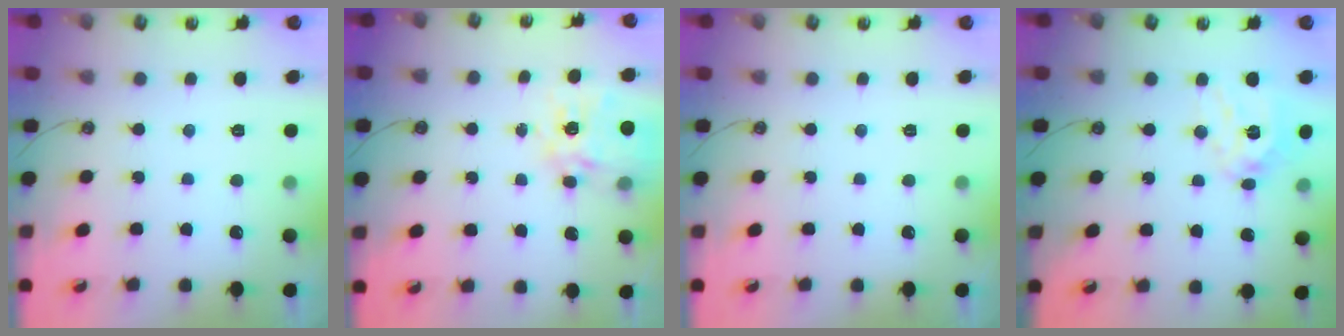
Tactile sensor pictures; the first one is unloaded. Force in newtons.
{"total": 13.8, "press": 13.7, "slide": 1.4}
{"total": 0.0}
{"total": 13.1, "press": 13.0, "slide": 2.0}